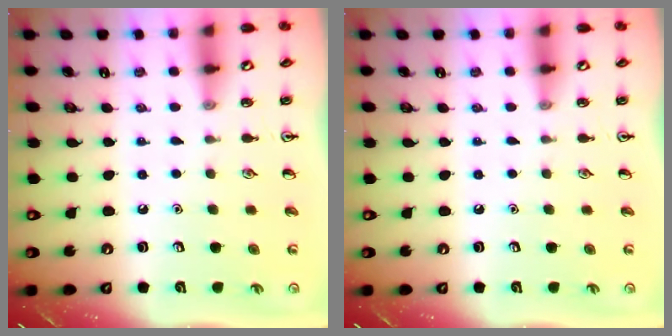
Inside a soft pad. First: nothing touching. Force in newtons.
{"total": 0.0}